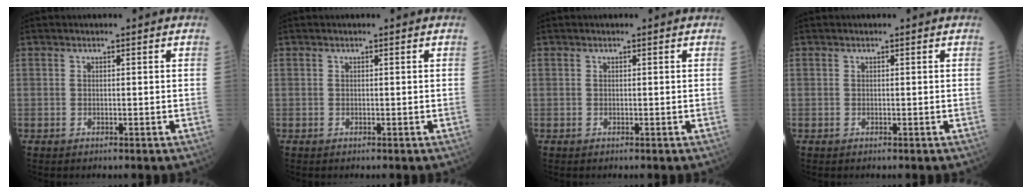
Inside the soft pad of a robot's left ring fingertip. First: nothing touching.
{"total": 0.0}
{"total": 0.0}
{"total": 0.0}